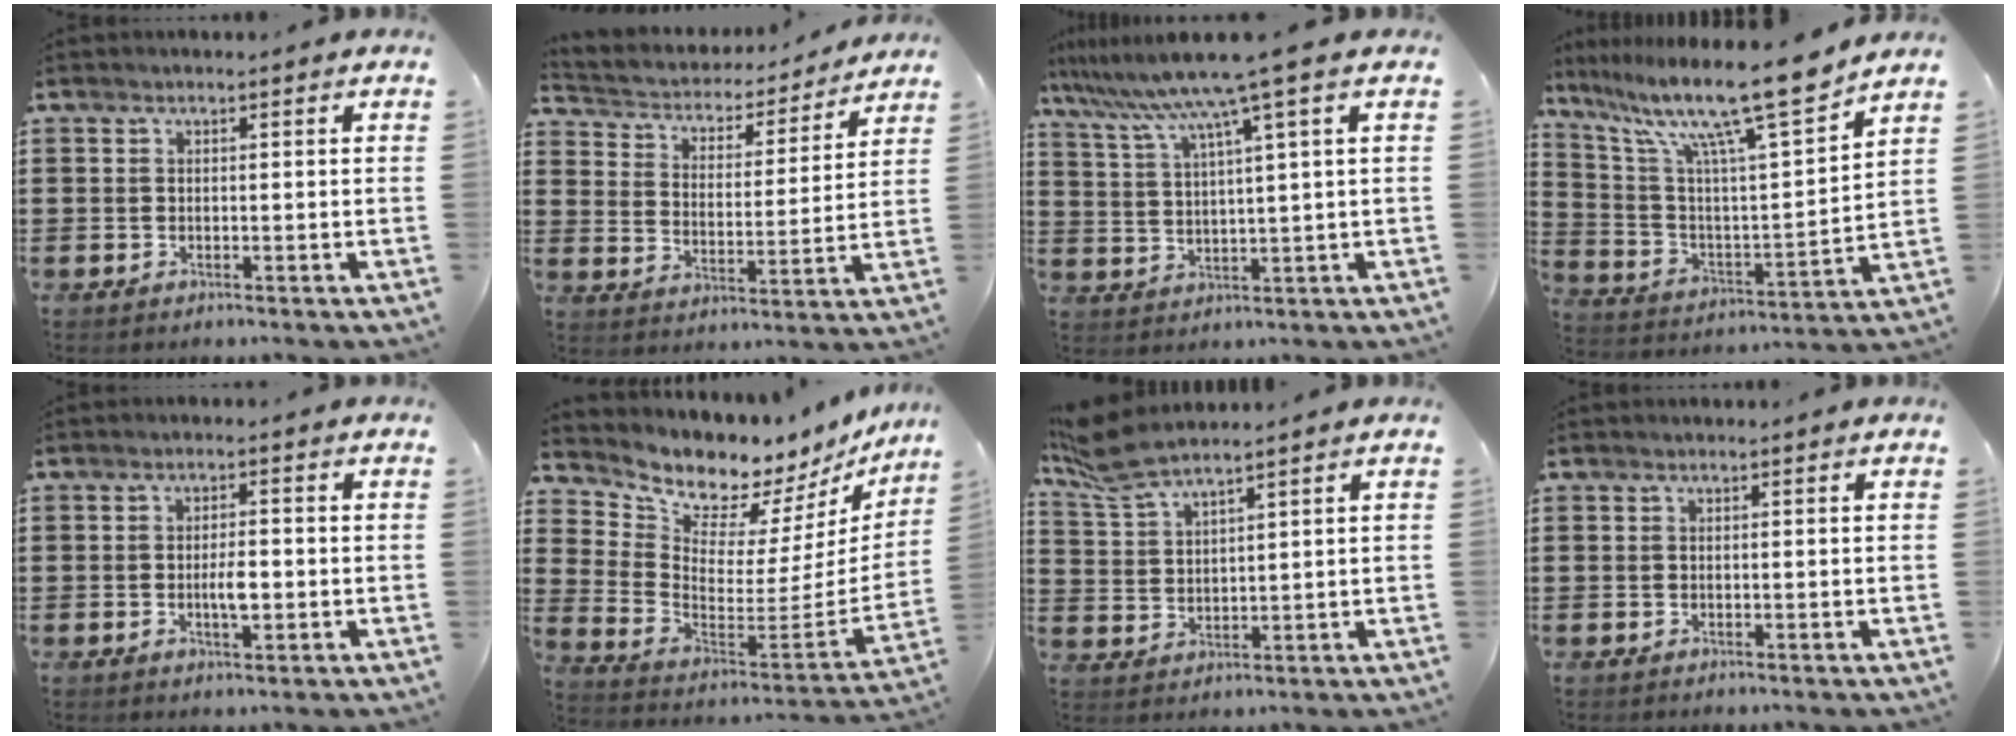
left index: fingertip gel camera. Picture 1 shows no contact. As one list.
[{"total": 3.0, "force": [2.8, 1.0, 0.1], "torque": [-0.025, -0.026, 0.039]}, {"total": 8.5, "force": [5.9, -0.9, 6.1], "torque": [-0.148, -0.036, 0.093]}, {"total": 14.3, "force": [11.2, 0.9, 8.9], "torque": [-0.195, -0.073, 0.180]}, {"total": 3.6, "force": [-0.5, 1.2, 3.3], "torque": [-0.060, 0.004, -0.010]}, {"total": 6.4, "force": [6.2, 1.7, 0.3], "torque": [-0.055, -0.066, 0.106]}, {"total": 6.4, "force": [5.2, 0.9, 3.6], "torque": [-0.095, -0.015, 0.093]}, {"total": 0.0}]